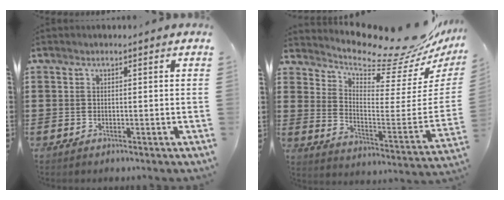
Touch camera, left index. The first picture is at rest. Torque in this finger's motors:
{"motor_torque": [1.54, -0.61, 0.46, 0.06]}